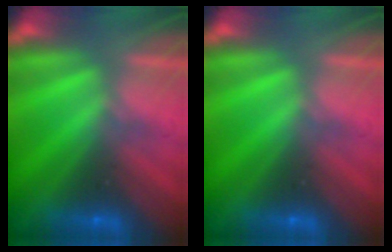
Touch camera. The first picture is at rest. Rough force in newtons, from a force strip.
{"total": 0.0}